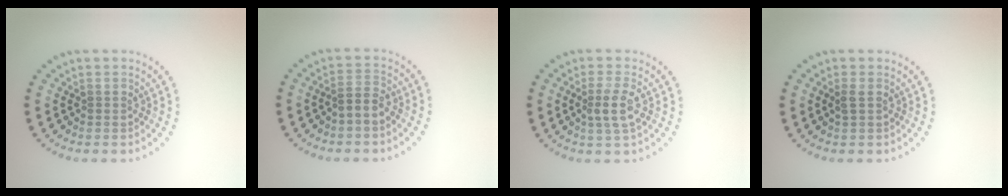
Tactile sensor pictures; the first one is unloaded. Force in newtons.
{"total": 1.7, "press": 1.4, "slide": 0.9}
{"total": 2.4, "press": 2.2, "slide": 1.0}
{"total": 0.8, "press": 0.8, "slide": 0.2}